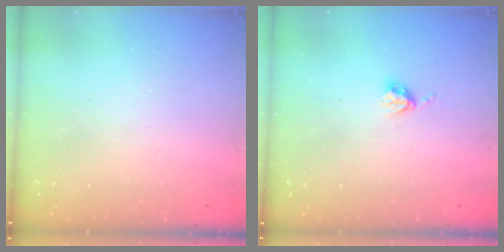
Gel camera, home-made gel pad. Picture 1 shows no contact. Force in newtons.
{"total": 3.8, "press": 3.8, "slide": 0.4}